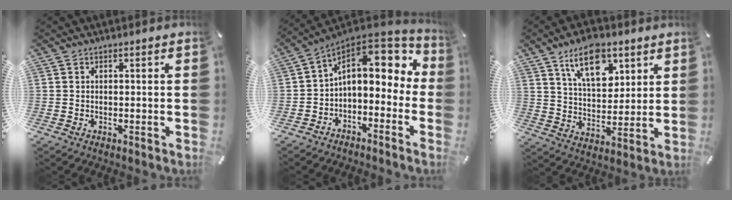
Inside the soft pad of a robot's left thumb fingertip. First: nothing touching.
{"total": 12.3, "force": [2.9, 8.0, 8.8], "torque": [-0.136, -0.018, 0.048]}
{"total": 13.7, "force": [7.7, 7.6, 8.3], "torque": [-0.126, -0.025, 0.134]}